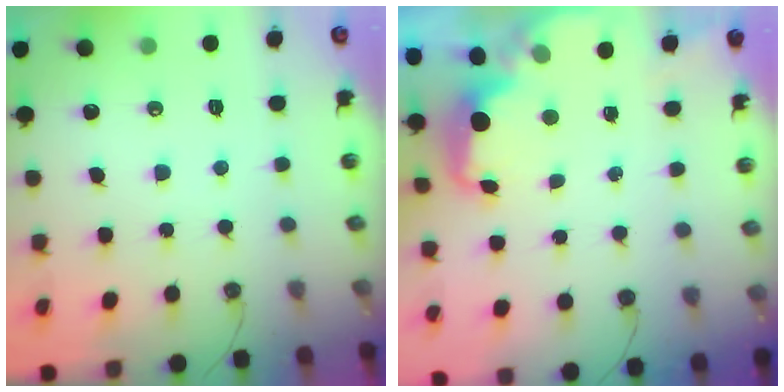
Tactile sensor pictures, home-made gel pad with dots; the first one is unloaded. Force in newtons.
{"total": 2.1, "press": 2.0, "slide": 0.6}